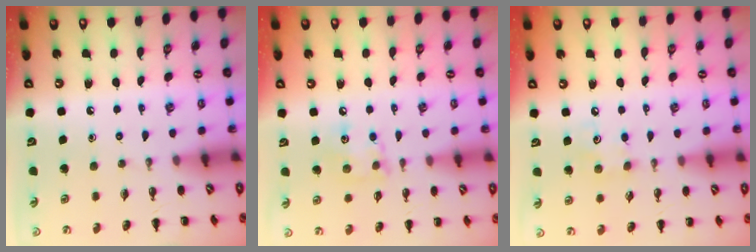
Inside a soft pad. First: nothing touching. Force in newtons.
{"total": 7.5, "press": 7.5, "slide": 0.5}
{"total": 3.8, "press": 3.7, "slide": 0.8}